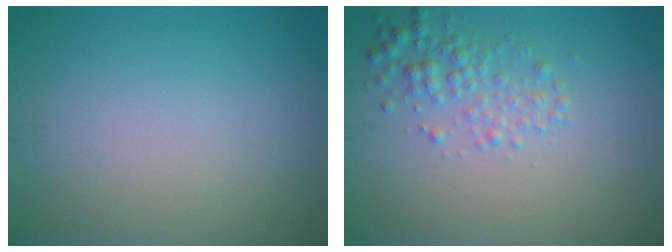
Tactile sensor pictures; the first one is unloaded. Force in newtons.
{"total": 2.5, "press": 2.5, "slide": 0.1}